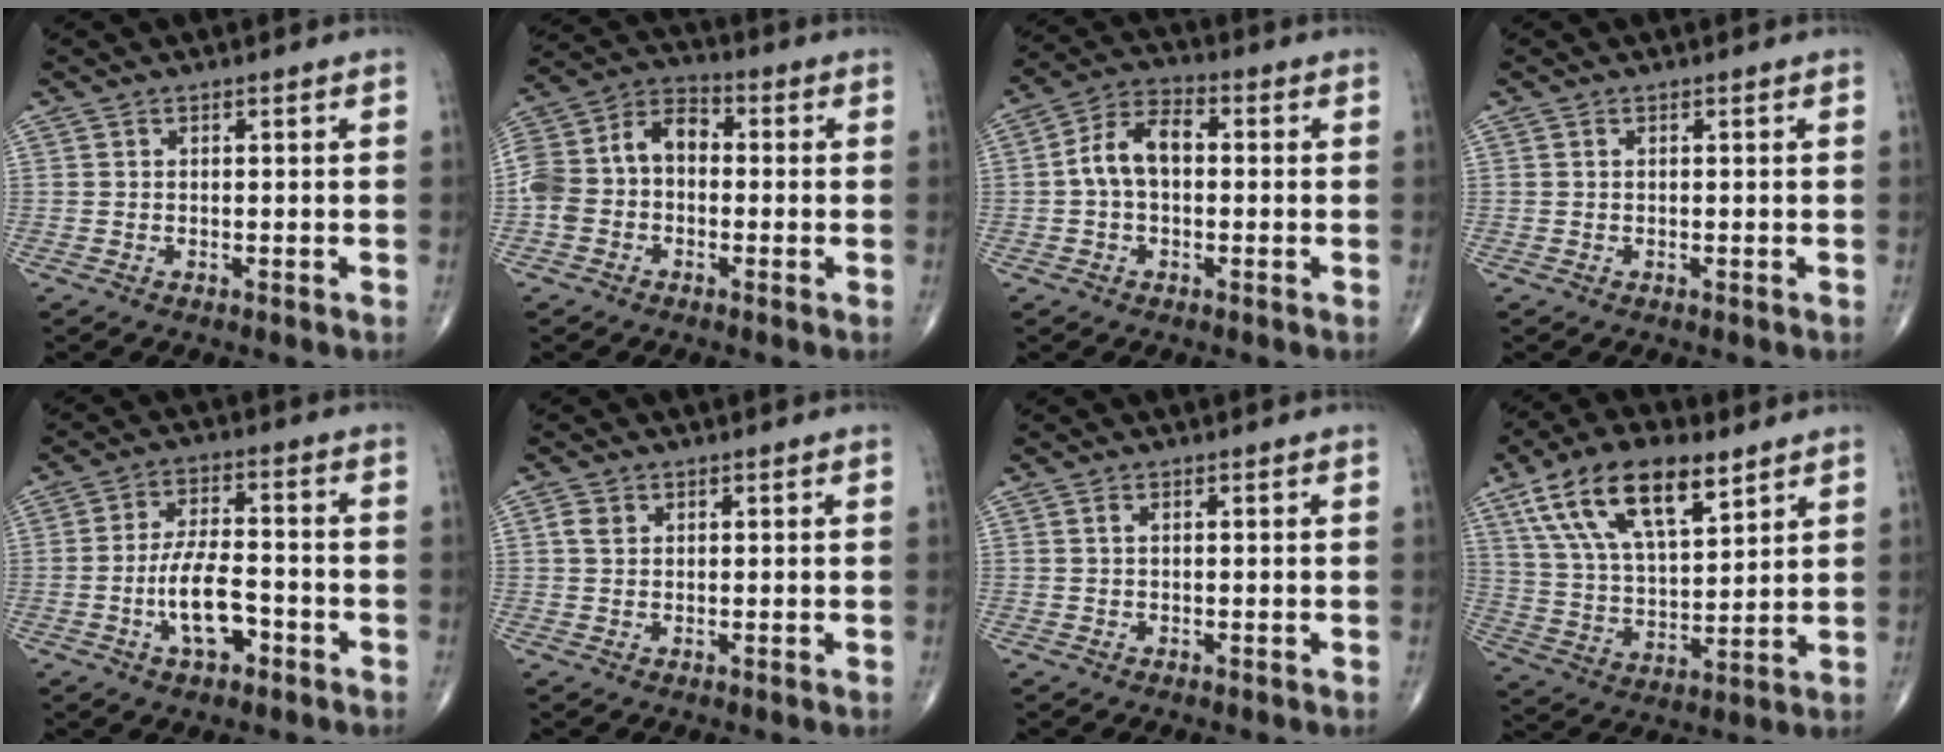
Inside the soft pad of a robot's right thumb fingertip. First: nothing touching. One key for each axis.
{"total": 11.2, "fx": -0.9, "fy": 8.3, "fz": 7.4, "tx": -0.132, "ty": 0.045, "tz": -0.031}
{"total": 8.5, "fx": 0.1, "fy": 5.2, "fz": 6.7, "tx": -0.118, "ty": 0.028, "tz": -0.008}
{"total": 0.0}
{"total": 9.0, "fx": -3.2, "fy": 4.0, "fz": 7.4, "tx": -0.132, "ty": 0.027, "tz": -0.058}
{"total": 2.1, "fx": 0.7, "fy": 1.6, "fz": 1.2, "tx": -0.022, "ty": 0.004, "tz": 0.013}
{"total": 0.8, "fx": 0.3, "fy": 0.3, "fz": 0.6, "tx": -0.016, "ty": 0.006, "tz": 0.006}
{"total": 18.5, "fx": 10.0, "fy": 8.0, "fz": 13.3, "tx": -0.217, "ty": -0.027, "tz": 0.186}